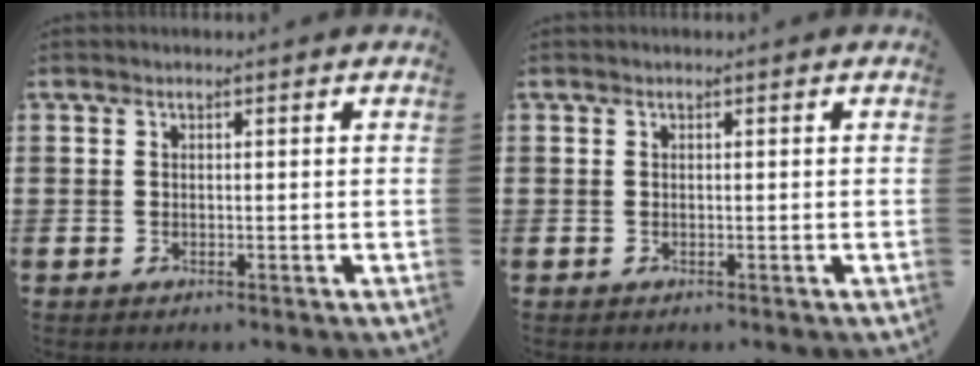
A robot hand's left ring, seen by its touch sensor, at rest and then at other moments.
{"total": 0.0}